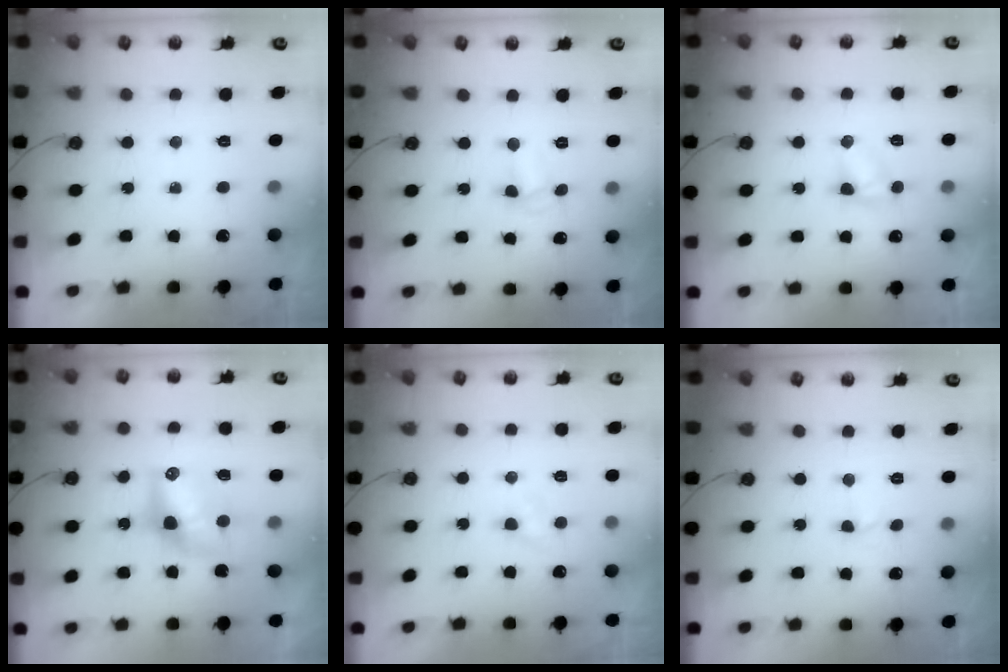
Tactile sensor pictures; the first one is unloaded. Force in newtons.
{"total": 4.9, "press": 3.9, "slide": 2.9}
{"total": 4.9, "press": 4.8, "slide": 0.4}
{"total": 9.3, "press": 9.2, "slide": 0.6}
{"total": 3.3, "press": 3.2, "slide": 0.5}
{"total": 2.6, "press": 2.5, "slide": 0.5}